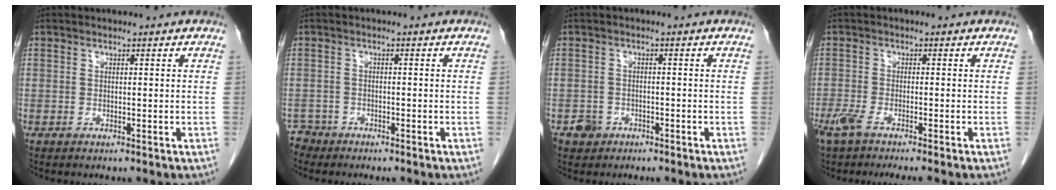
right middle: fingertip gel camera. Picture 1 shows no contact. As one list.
[{"total": 2.0, "force": [-1.8, 0.6, -0.7], "torque": [0.013, -0.002, -0.037]}, {"total": 2.5, "force": [-1.5, 1.9, 0.3], "torque": [-0.007, 0.008, -0.022]}, {"total": 5.8, "force": [-4.4, 0.5, 3.7], "torque": [-0.062, -0.013, -0.076]}]